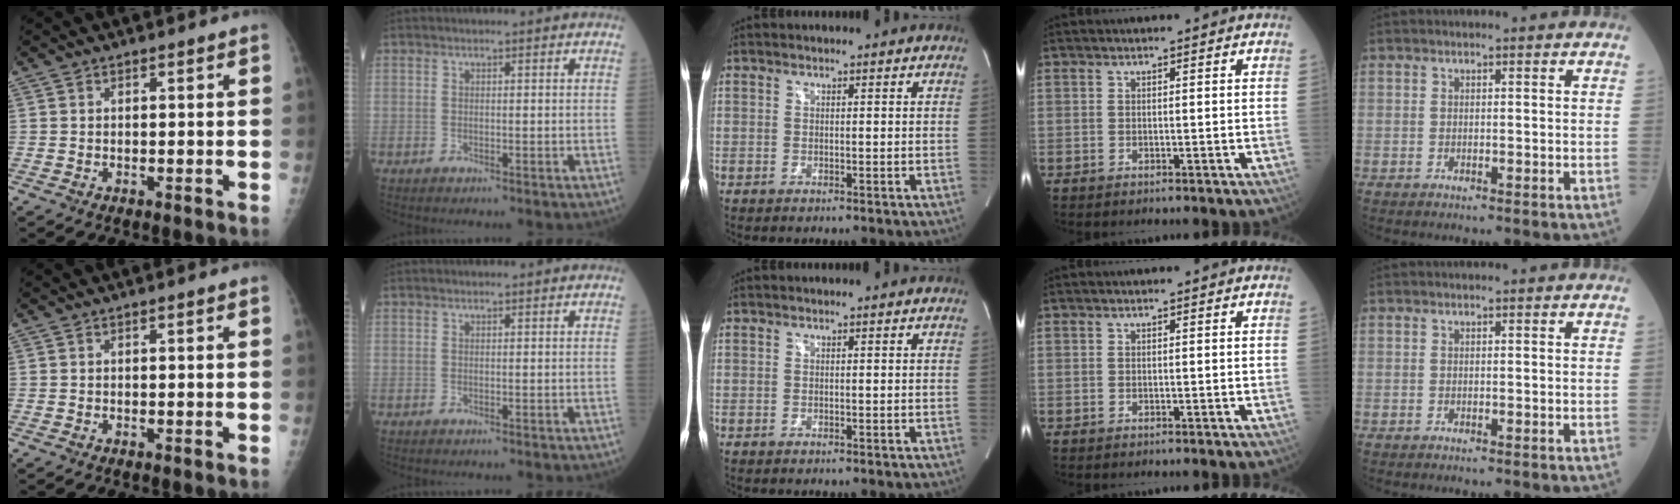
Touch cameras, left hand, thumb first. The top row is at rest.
{}